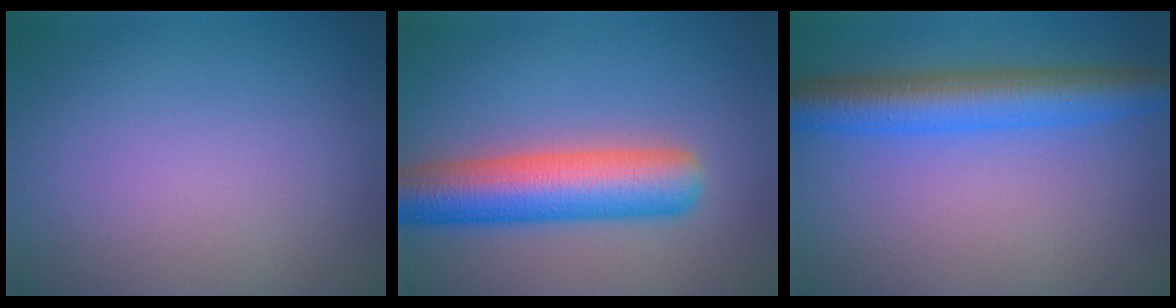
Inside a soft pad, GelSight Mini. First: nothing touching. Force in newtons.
{"total": 7.8, "press": 7.8, "slide": 0.3}
{"total": 6.0, "press": 6.0, "slide": 0.0}